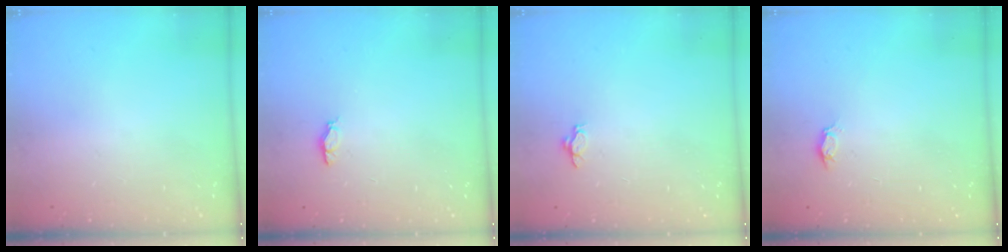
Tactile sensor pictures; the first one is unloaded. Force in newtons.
{"total": 3.7, "press": 3.3, "slide": 1.6}
{"total": 2.7, "press": 2.6, "slide": 1.0}
{"total": 2.8, "press": 2.8, "slide": 0.3}